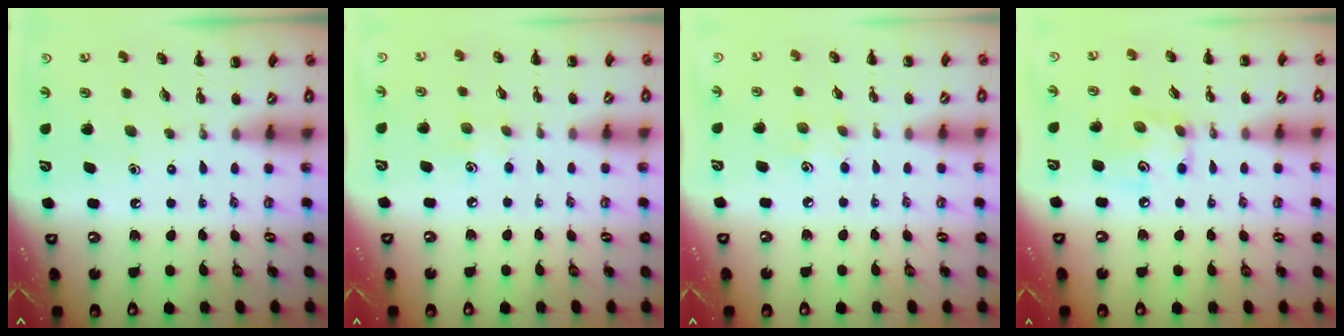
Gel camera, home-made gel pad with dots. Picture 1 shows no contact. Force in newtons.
{"total": 3.6, "press": 3.5, "slide": 0.8}
{"total": 4.5, "press": 4.4, "slide": 1.1}
{"total": 6.3, "press": 6.3, "slide": 0.3}